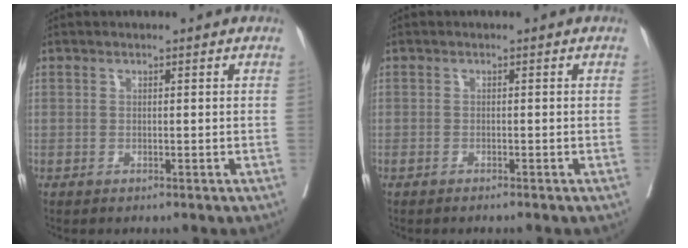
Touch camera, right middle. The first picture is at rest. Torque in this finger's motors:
{"motor_torque": [-0.10, -0.03, 0.04, 0.00]}